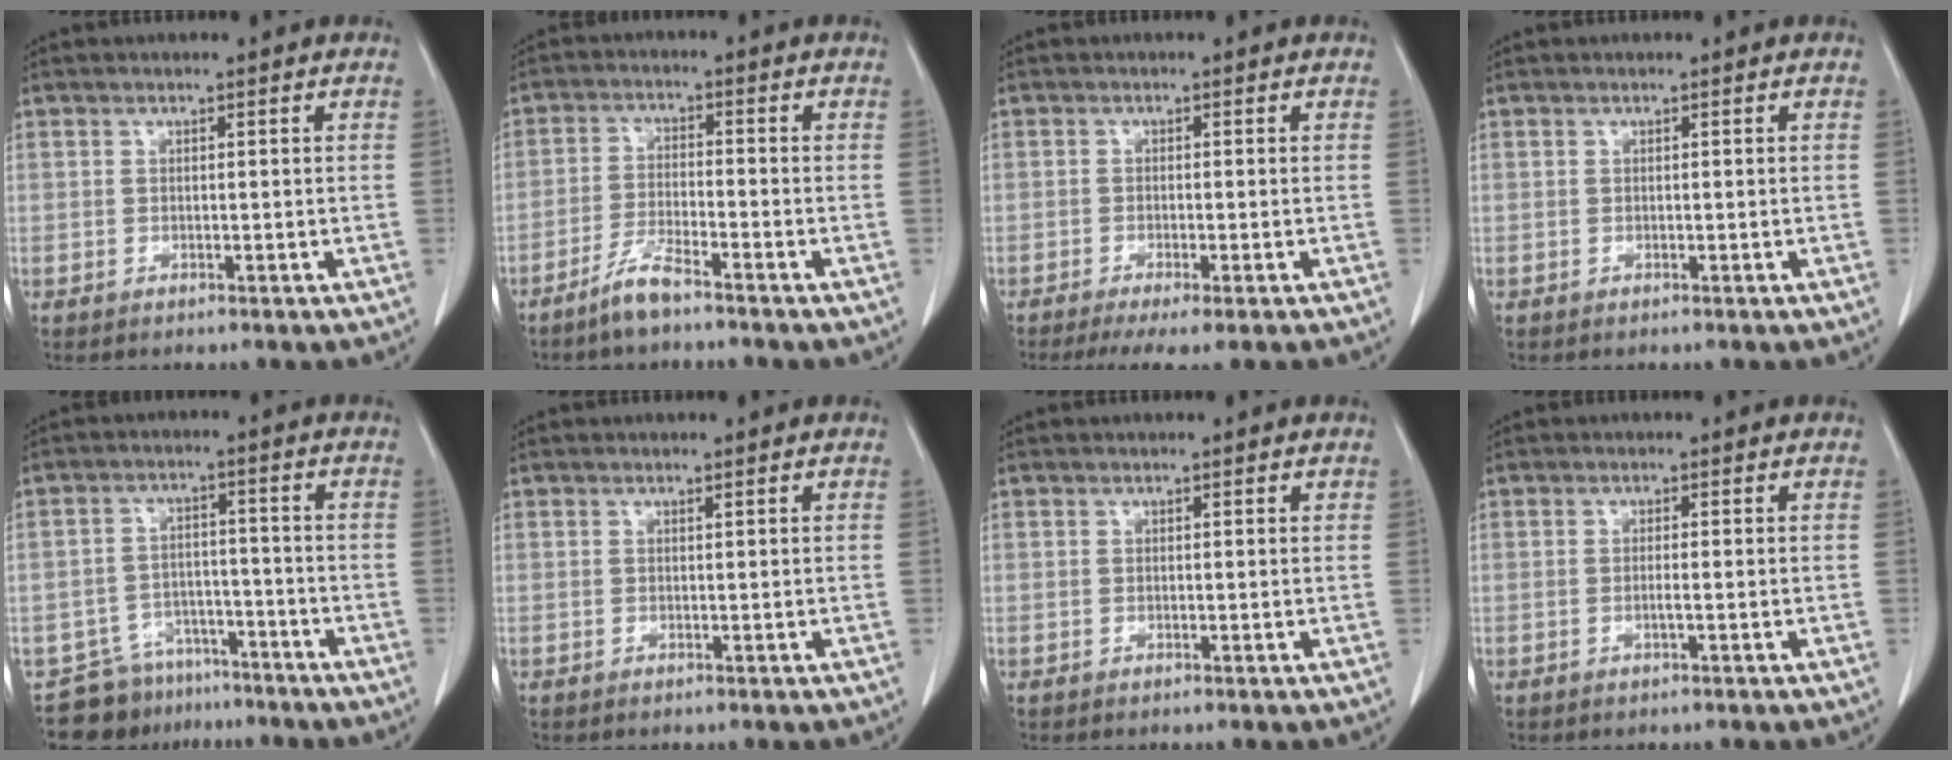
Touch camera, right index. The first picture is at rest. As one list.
[{"total": 4.8, "force": [-3.9, 0.3, 2.8], "torque": [-0.063, -0.008, -0.080]}, {"total": 5.7, "force": [-4.3, 0.5, 3.8], "torque": [-0.051, -0.014, -0.066]}, {"total": 0.0}, {"total": 8.9, "force": [-7.2, 5.1, 0.8], "torque": [-0.006, 0.021, -0.112]}, {"total": 0.0}, {"total": 0.0}, {"total": 1.0, "force": [-0.3, -0.1, 0.9], "torque": [-0.018, 0.001, -0.004]}]